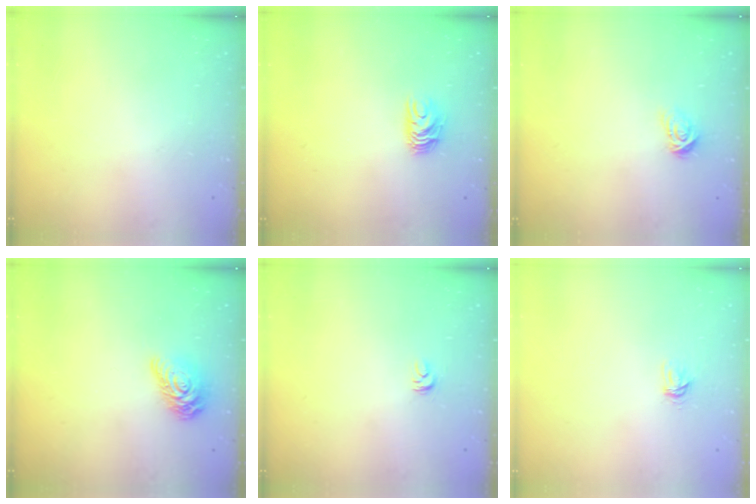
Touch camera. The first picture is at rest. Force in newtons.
{"total": 6.7, "press": 6.6, "slide": 0.6}
{"total": 3.6, "press": 3.6, "slide": 0.4}
{"total": 11.1, "press": 11.1, "slide": 0.5}
{"total": 2.7, "press": 2.7, "slide": 0.2}
{"total": 3.6, "press": 3.6, "slide": 0.4}